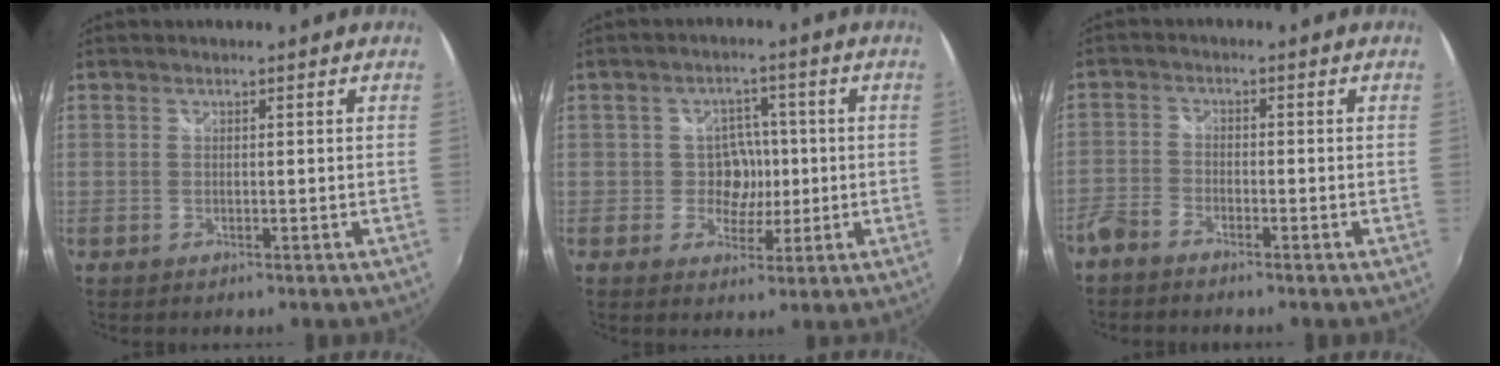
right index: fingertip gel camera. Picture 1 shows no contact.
{"total": 5.1, "force": [-0.5, 4.9, 1.6], "torque": [-0.026, 0.008, -0.006]}
{"total": 3.7, "force": [-3.1, 1.5, 1.3], "torque": [-0.036, 0.001, -0.067]}